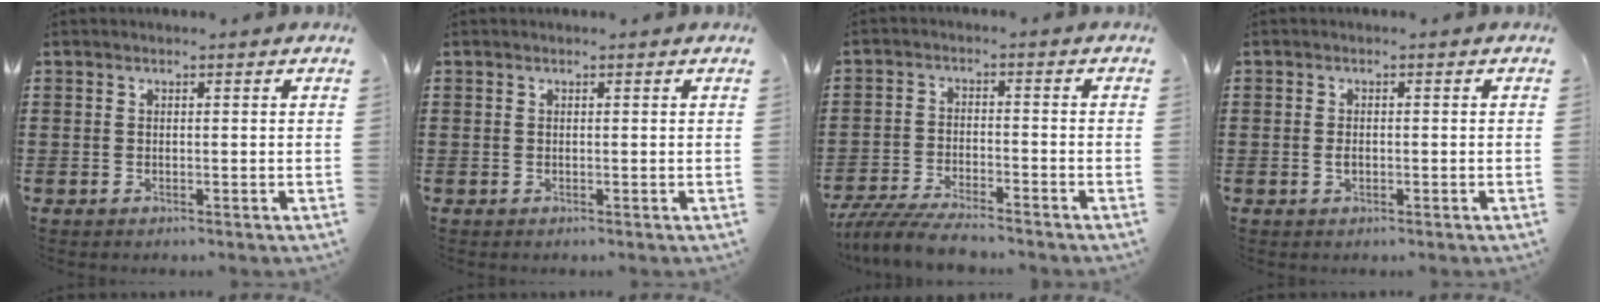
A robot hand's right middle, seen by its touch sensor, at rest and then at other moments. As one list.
[{"total": 0.0}, {"total": 5.9, "force": [-5.6, 0.4, 1.9], "torque": [-0.049, -0.009, -0.110]}, {"total": 1.2, "force": [-0.4, 0.6, 1.0], "torque": [-0.021, -0.003, -0.006]}]